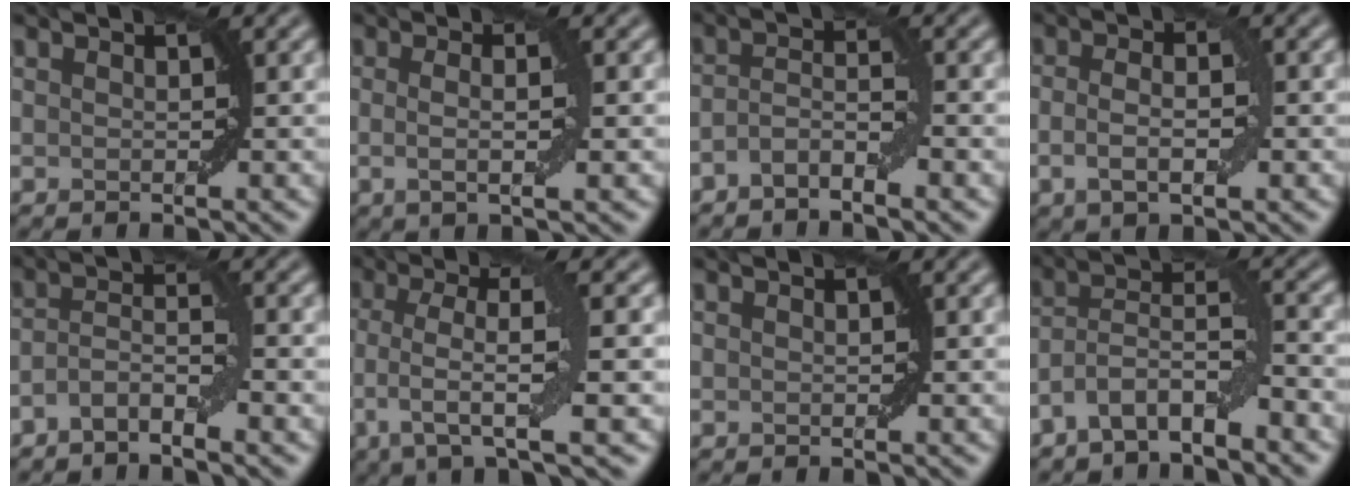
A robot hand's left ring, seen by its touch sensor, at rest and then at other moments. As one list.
[{"total": 2.8, "force": [-0.1, 0.5, 2.8], "torque": [-0.052, -0.004, -0.002]}, {"total": 2.5, "force": [-1.5, 0.7, 1.8], "torque": [-0.037, 0.009, -0.035]}, {"total": 3.4, "force": [-0.6, 1.4, 3.1], "torque": [-0.058, -0.001, -0.013]}, {"total": 2.9, "force": [-1.8, 0.8, 2.2], "torque": [-0.042, 0.010, -0.041]}, {"total": 5.8, "force": [-0.7, 1.0, 5.7], "torque": [-0.105, 0.007, -0.015]}, {"total": 0.0}, {"total": 5.4, "force": [-3.3, 1.8, 3.8], "torque": [-0.069, 0.008, -0.069]}]